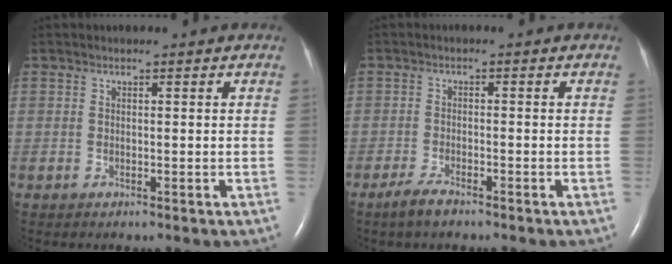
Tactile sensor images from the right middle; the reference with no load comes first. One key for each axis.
{"total": 2.9, "fx": -2.3, "fy": 0.5, "fz": 1.7, "tx": -0.047, "ty": -0.007, "tz": -0.044}